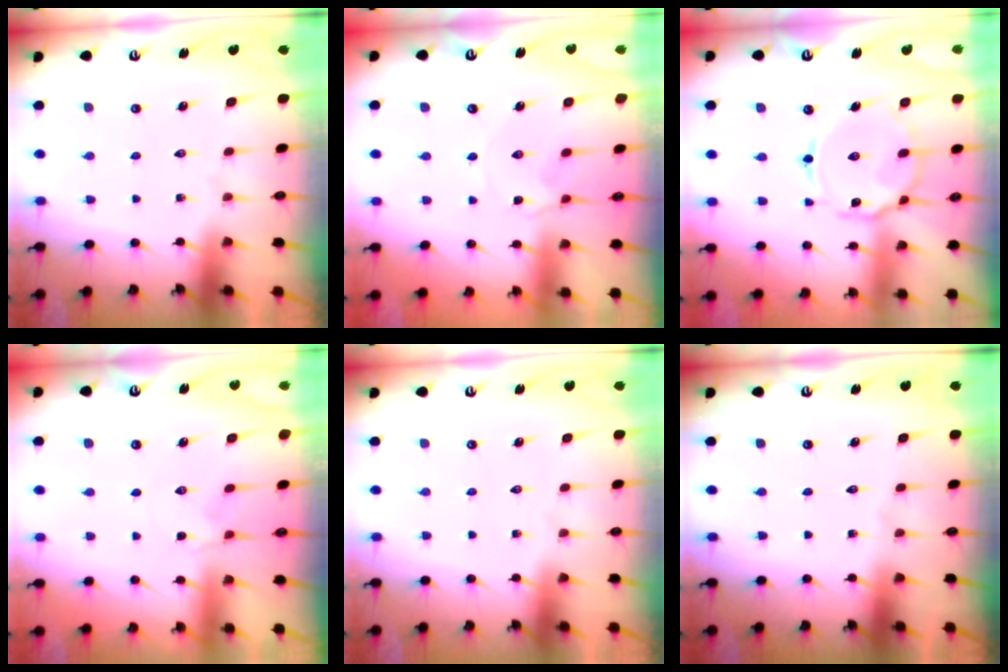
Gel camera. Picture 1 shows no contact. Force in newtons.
{"total": 1.4, "press": 1.3, "slide": 0.3}
{"total": 11.2, "press": 11.2, "slide": 0.8}
{"total": 1.1, "press": 0.9, "slide": 0.6}
{"total": 0.0}
{"total": 0.0}